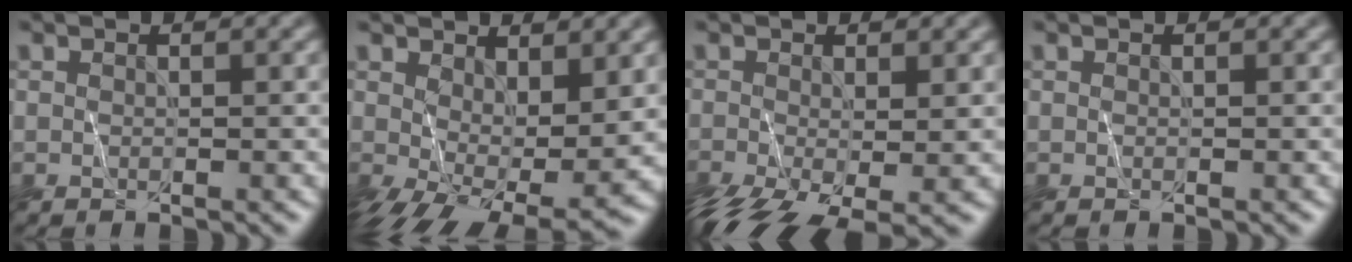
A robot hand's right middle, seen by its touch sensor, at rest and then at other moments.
{"total": 8.9, "force": [-1.2, 4.7, 7.4], "torque": [-0.141, -0.038, -0.005]}
{"total": 6.9, "force": [-3.9, 2.7, 5.1], "torque": [-0.113, -0.030, -0.069]}
{"total": 0.0}